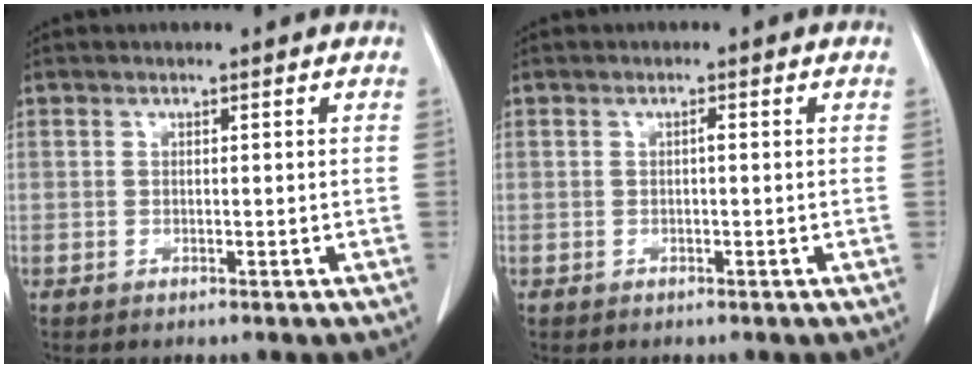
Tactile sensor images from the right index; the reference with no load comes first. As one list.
[{"total": 0.6, "force": [0.0, 0.1, 0.6], "torque": [-0.010, 0.002, 0.000]}]